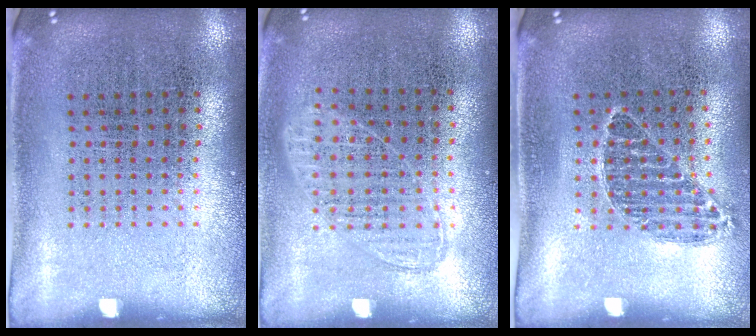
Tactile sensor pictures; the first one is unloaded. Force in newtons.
{"total": 0.8, "press": 0.7, "slide": 0.3}
{"total": 0.8, "press": 0.7, "slide": 0.3}